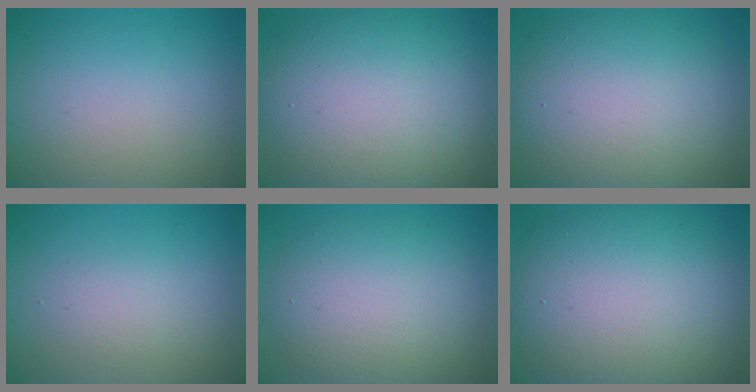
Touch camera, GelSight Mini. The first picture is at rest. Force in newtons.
{"total": 12.6, "press": 12.6, "slide": 0.7}
{"total": 11.7, "press": 11.6, "slide": 1.3}
{"total": 1.7, "press": 1.6, "slide": 0.1}
{"total": 7.5, "press": 7.4, "slide": 0.9}
{"total": 13.1, "press": 13.1, "slide": 0.6}